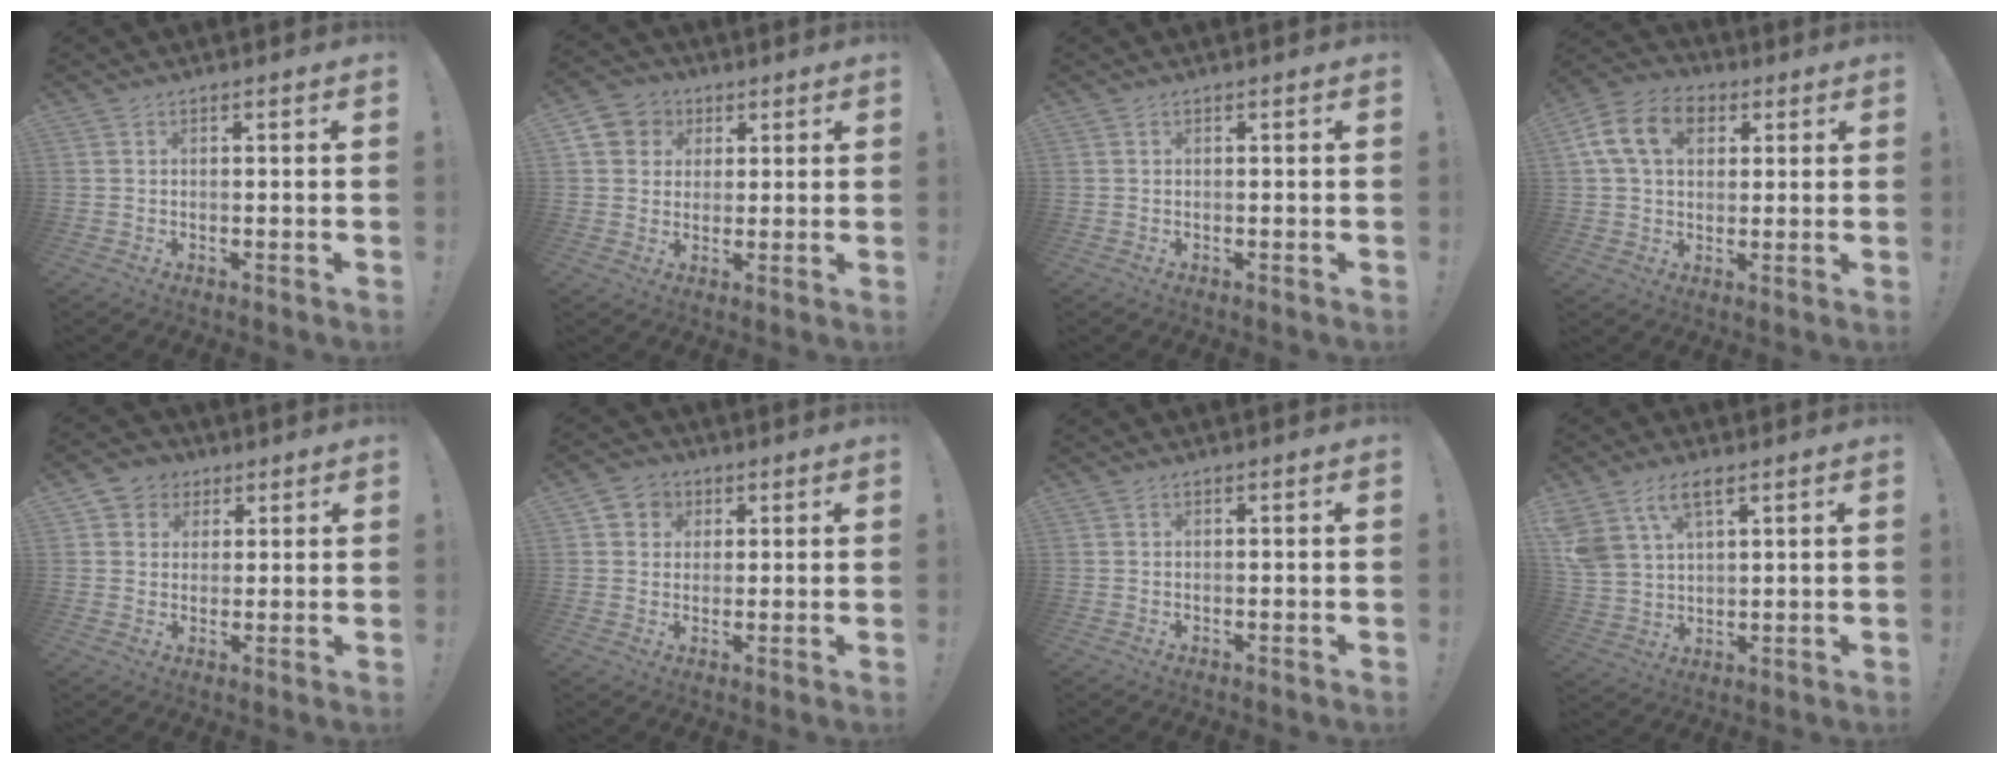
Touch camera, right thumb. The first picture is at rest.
{"total": 7.1, "force": [2.3, 6.5, 1.8], "torque": [-0.032, -0.003, 0.048]}
{"total": 0.0}
{"total": 14.0, "force": [4.4, 10.0, 8.7], "torque": [-0.156, 0.006, 0.088]}
{"total": 5.5, "force": [1.7, 5.1, 1.1], "torque": [-0.014, -0.005, 0.033]}
{"total": 4.9, "force": [1.3, 4.6, 1.2], "torque": [-0.022, -0.001, 0.026]}
{"total": 0.0}
{"total": 9.2, "force": [5.4, 4.9, 5.6], "torque": [-0.119, -0.011, 0.106]}